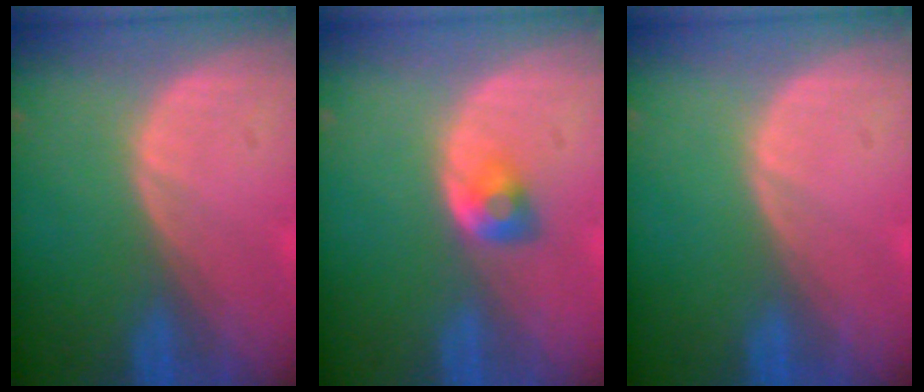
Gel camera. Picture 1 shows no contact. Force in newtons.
{"total": 2.8, "press": 2.5, "slide": 1.3}
{"total": 0.0}